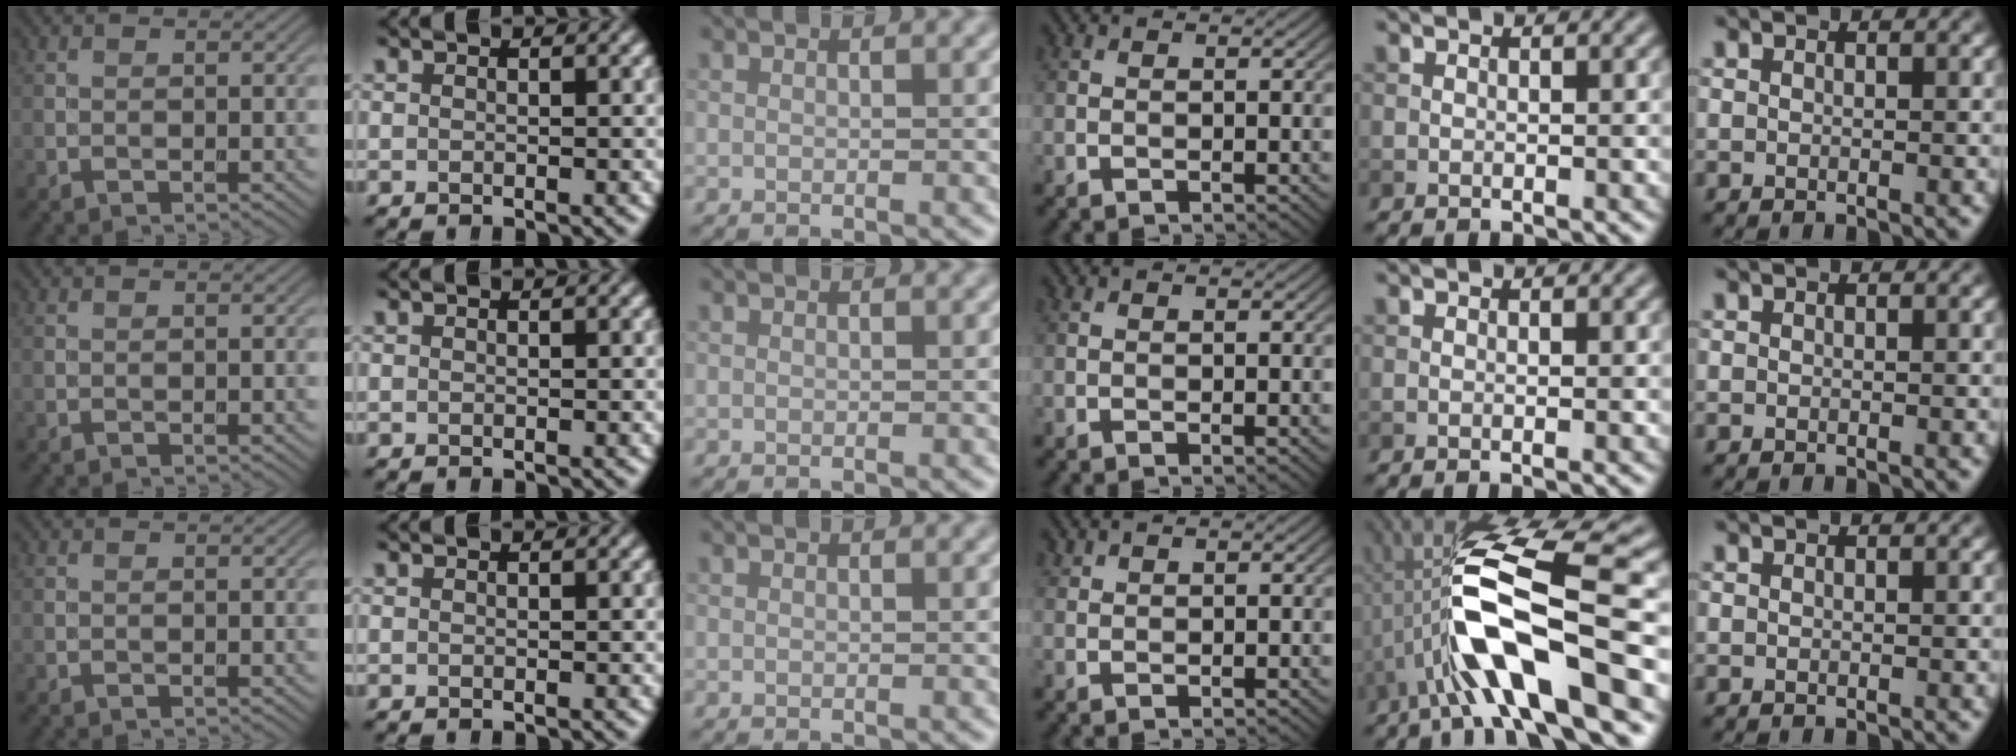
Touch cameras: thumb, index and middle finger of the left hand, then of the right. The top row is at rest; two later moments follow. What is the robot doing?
{"motion": "screw", "object": "dispenser bottle"}